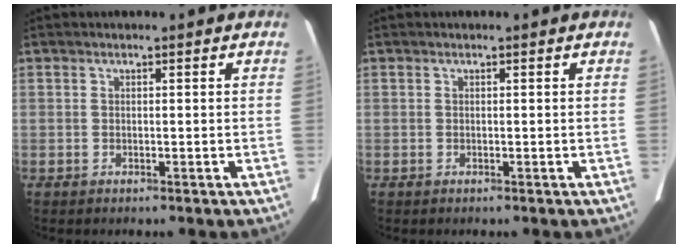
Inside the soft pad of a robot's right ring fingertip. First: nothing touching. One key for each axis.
{"total": 0.0}